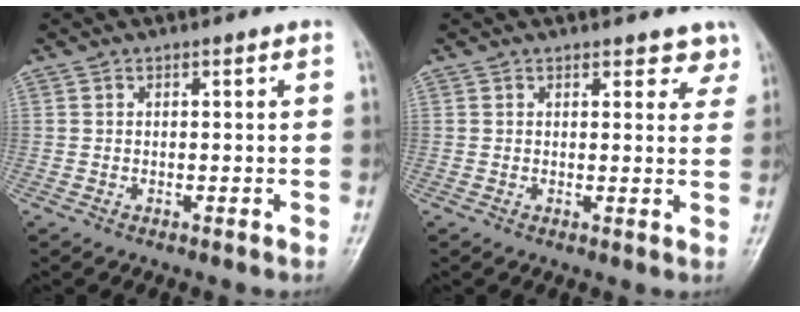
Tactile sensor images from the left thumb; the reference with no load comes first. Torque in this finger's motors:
{"motor_torque": [-0.01, 0.09, -0.30, -0.03, 0.05]}